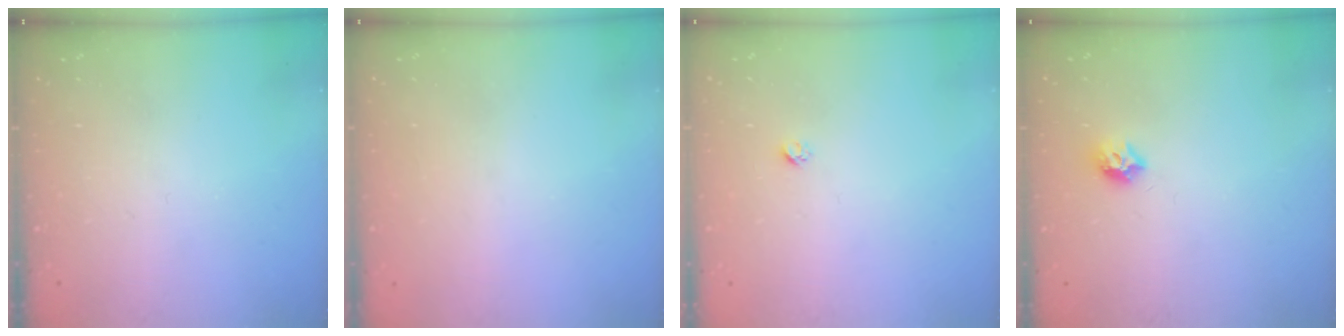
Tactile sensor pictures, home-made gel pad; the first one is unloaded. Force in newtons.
{"total": 0.9, "press": 0.9, "slide": 0.1}
{"total": 1.9, "press": 1.9, "slide": 0.1}
{"total": 7.5, "press": 7.4, "slide": 0.6}